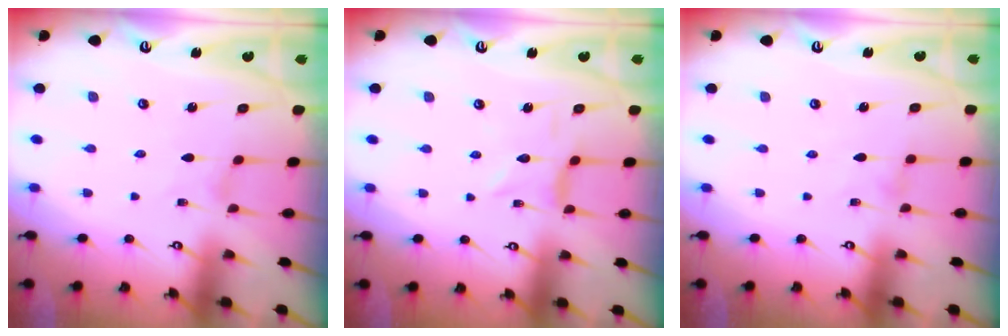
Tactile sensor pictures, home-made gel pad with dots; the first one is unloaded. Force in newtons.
{"total": 1.2, "press": 1.2, "slide": 0.1}
{"total": 0.0}